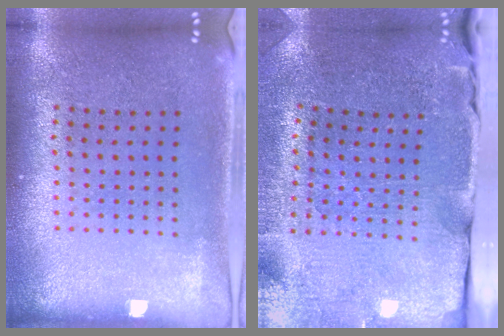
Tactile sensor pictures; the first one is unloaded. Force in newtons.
{"total": 3.6, "press": 3.5, "slide": 0.9}